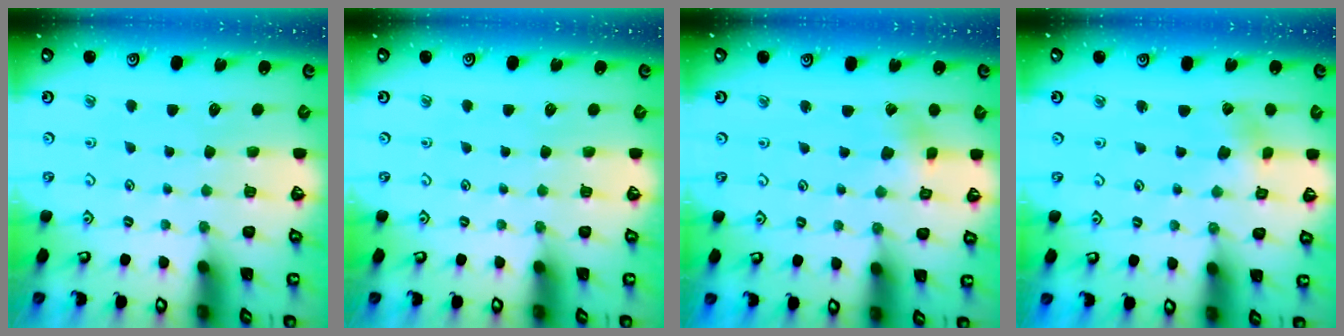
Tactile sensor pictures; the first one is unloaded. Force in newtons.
{"total": 0.0}
{"total": 2.2, "press": 2.2, "slide": 0.2}
{"total": 2.2, "press": 2.2, "slide": 0.3}